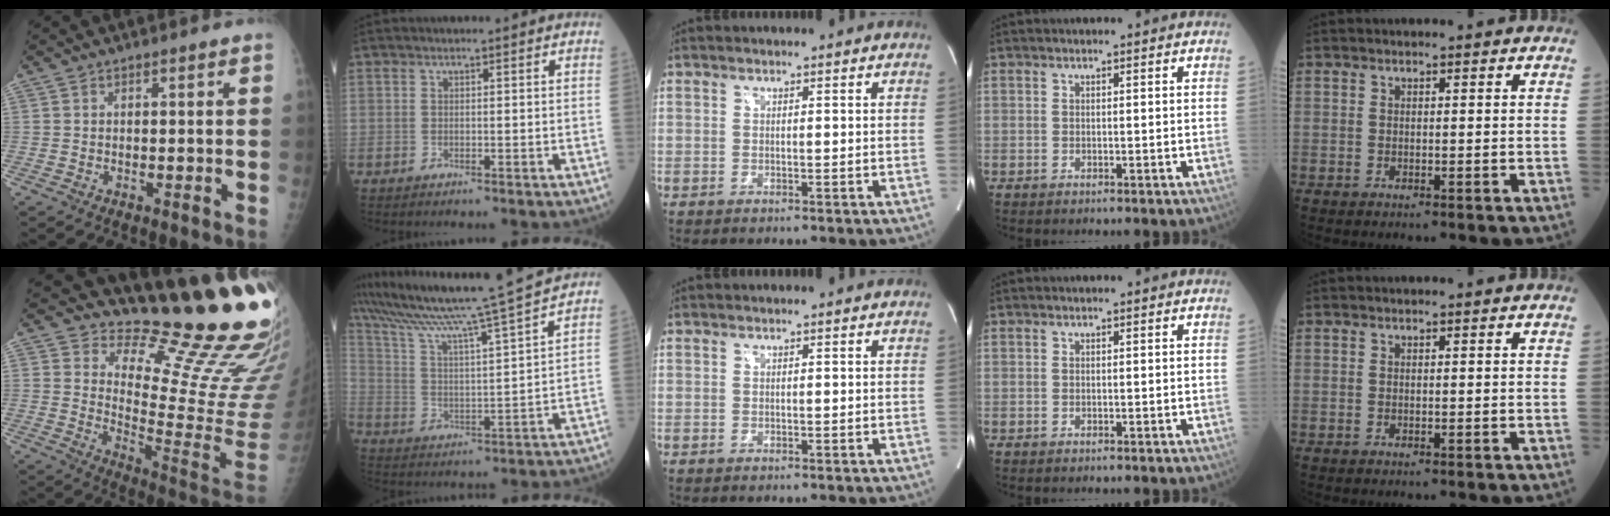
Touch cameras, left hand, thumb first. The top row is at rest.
{"thumb": {"total": 21.4, "force": [18.8, 2.9, 9.7], "torque": [-0.102, -0.204, 0.248]}, "index": {"total": 18.4, "force": [16.2, -3.1, 8.1], "torque": [-0.151, -0.032, 0.251]}}